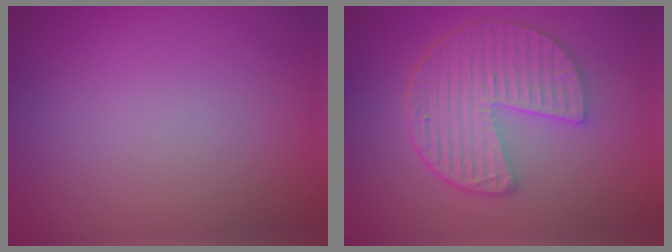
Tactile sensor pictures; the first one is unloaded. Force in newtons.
{"total": 6.7, "press": 4.8, "slide": 4.6}